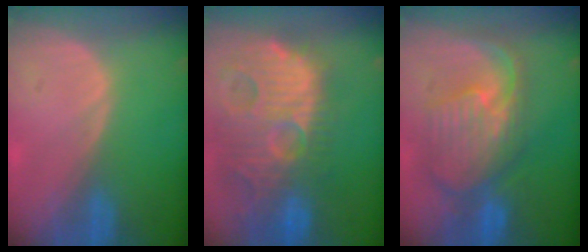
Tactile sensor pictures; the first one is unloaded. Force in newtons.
{"total": 14.8, "press": 12.6, "slide": 7.6}
{"total": 10.5, "press": 9.5, "slide": 4.7}